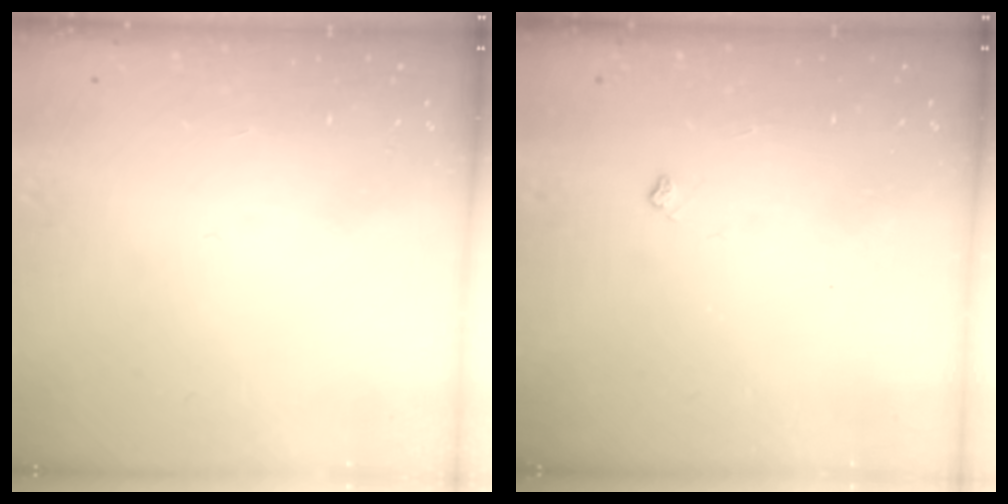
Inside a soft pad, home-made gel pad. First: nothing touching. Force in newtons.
{"total": 3.9, "press": 3.9, "slide": 0.6}